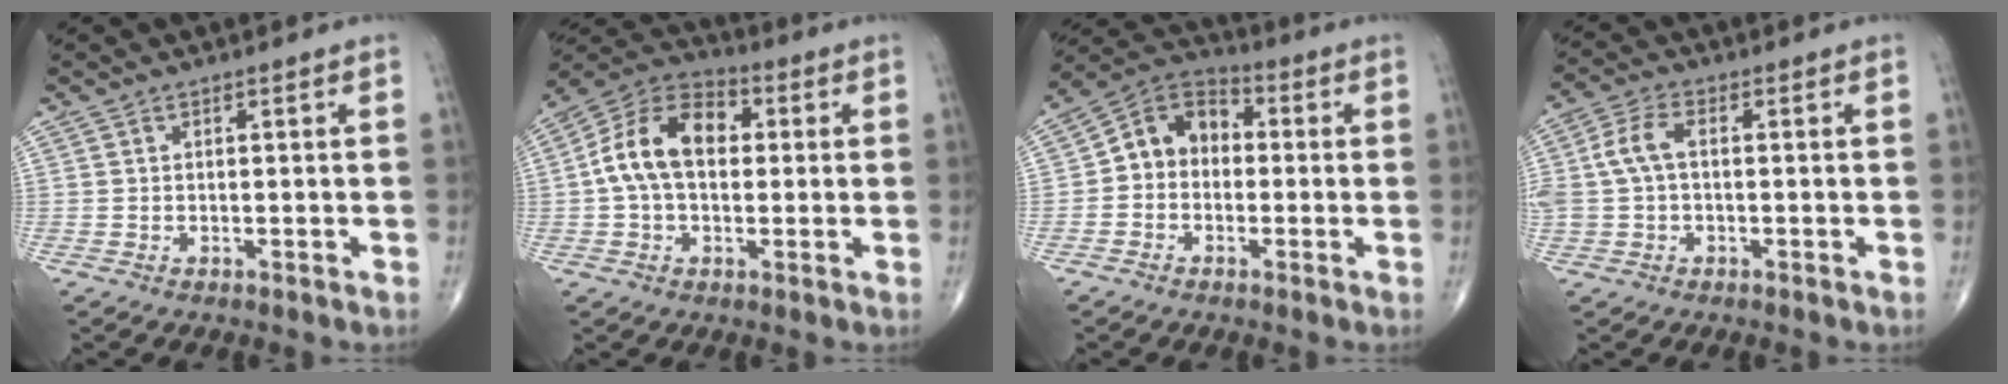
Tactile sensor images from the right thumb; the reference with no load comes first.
{"total": 13.6, "force": [1.4, 8.7, 10.4], "torque": [-0.179, 0.033, 0.011]}
{"total": 9.2, "force": [-0.4, 7.3, 5.7], "torque": [-0.068, 0.036, -0.027]}
{"total": 6.5, "force": [0.4, 3.9, 5.2], "torque": [-0.124, 0.024, 0.005]}